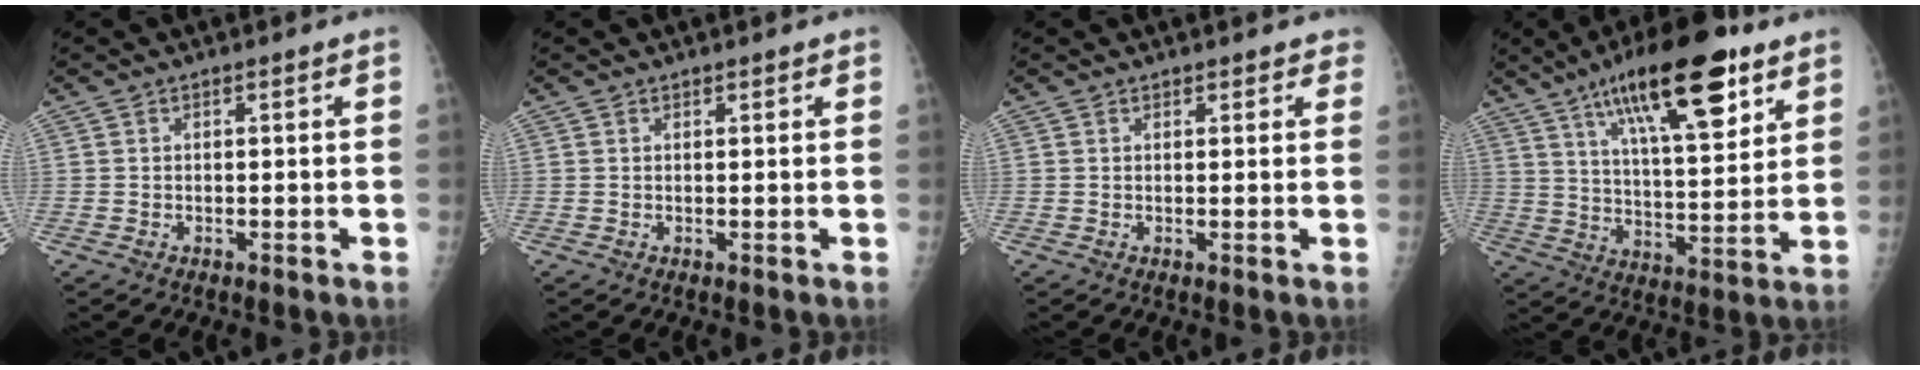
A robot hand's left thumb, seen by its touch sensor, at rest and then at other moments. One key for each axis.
{"total": 0.7, "fx": 0.6, "fy": 0.3, "fz": 0.2, "tx": 0.000, "ty": -0.005, "tz": 0.008}
{"total": 2.4, "fx": 2.0, "fy": 1.2, "fz": 0.4, "tx": 0.026, "ty": -0.005, "tz": 0.015}
{"total": 21.1, "fx": 11.7, "fy": 6.8, "fz": 16.2, "tx": -0.232, "ty": -0.039, "tz": 0.192}